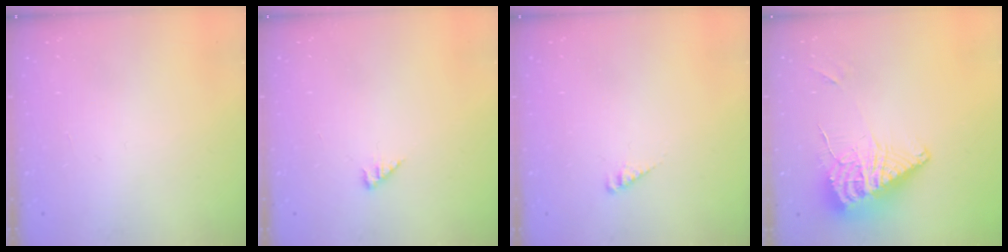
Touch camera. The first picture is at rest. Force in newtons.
{"total": 2.7, "press": 2.7, "slide": 0.4}
{"total": 2.9, "press": 2.9, "slide": 0.2}
{"total": 13.1, "press": 13.0, "slide": 1.5}